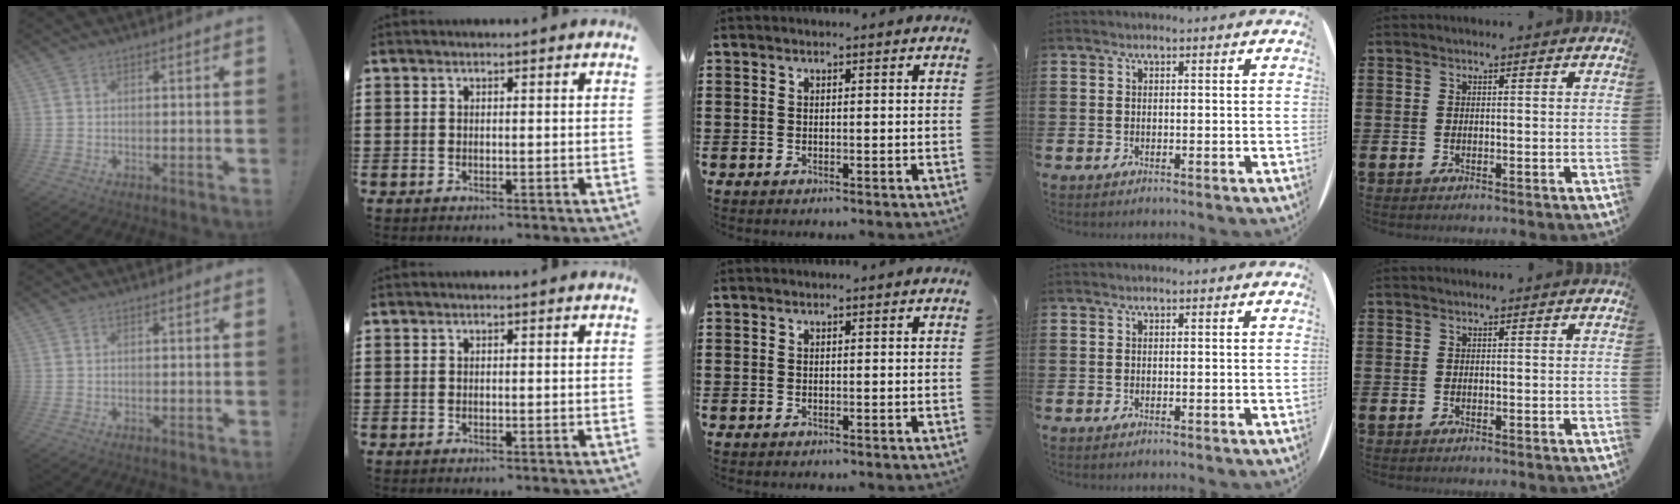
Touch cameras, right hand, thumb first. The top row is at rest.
{}